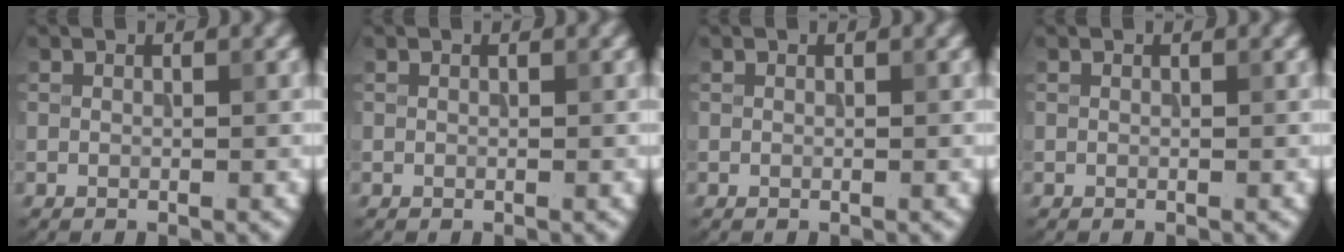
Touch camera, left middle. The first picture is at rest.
{"total": 0.0}
{"total": 0.0}
{"total": 0.0}